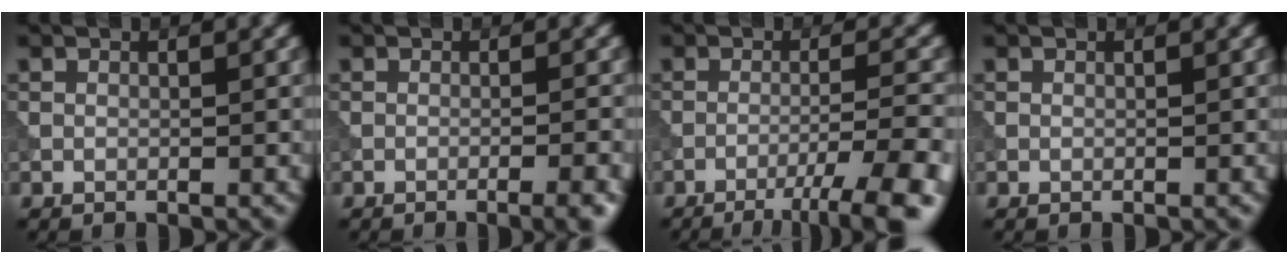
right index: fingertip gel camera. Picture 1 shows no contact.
{"total": 3.9, "force": [-1.9, 1.2, 3.2], "torque": [-0.022, 0.022, -0.029]}
{"total": 7.9, "force": [-5.1, 1.2, 5.9], "torque": [-0.083, 0.001, -0.067]}
{"total": 0.0}